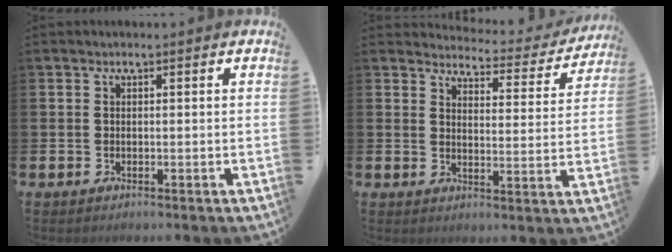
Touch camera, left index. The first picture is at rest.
{"total": 3.6, "force": [3.5, 0.8, 0.5], "torque": [-0.015, -0.036, 0.051]}